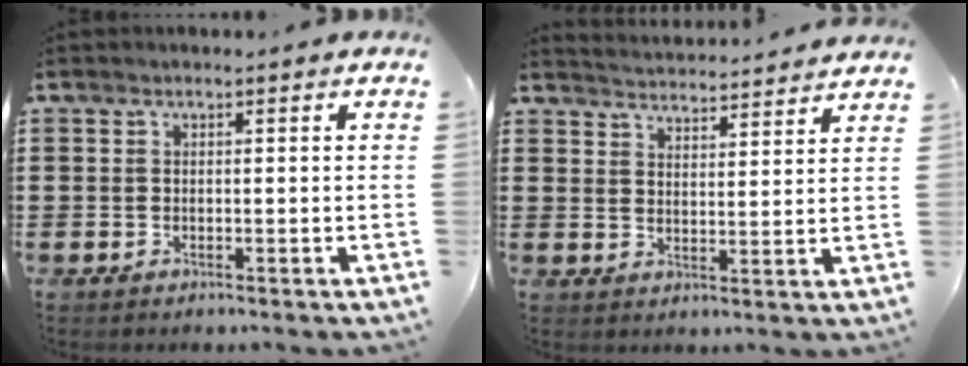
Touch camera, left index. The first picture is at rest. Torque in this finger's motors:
{"motor_torque": [2.14, 0.00, 0.03, 0.00]}